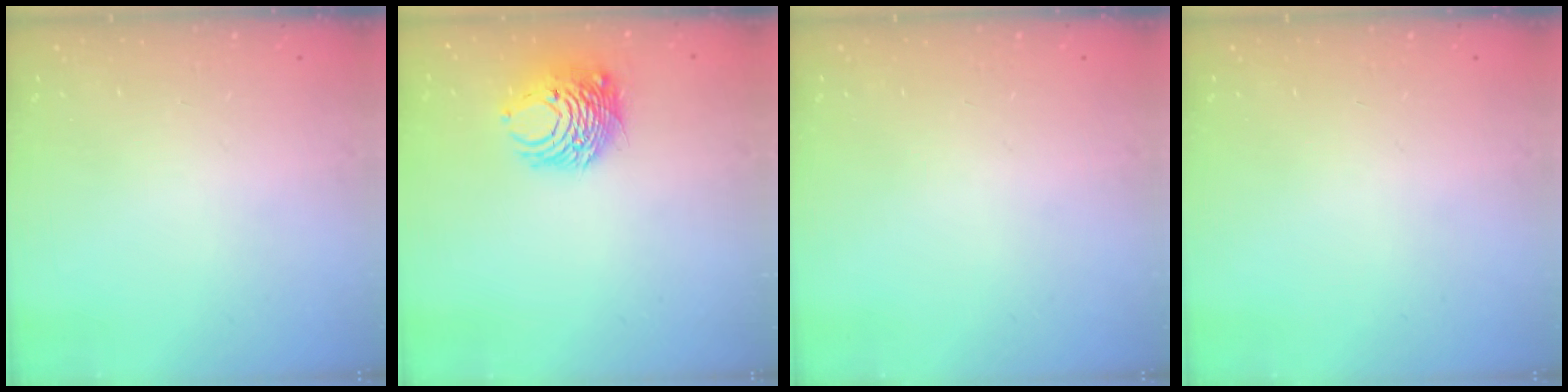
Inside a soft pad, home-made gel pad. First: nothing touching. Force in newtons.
{"total": 8.4, "press": 8.4, "slide": 0.3}
{"total": 0.0}
{"total": 0.0}